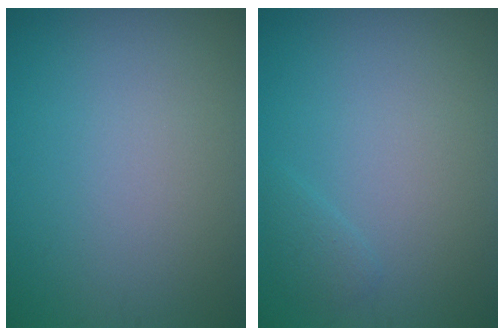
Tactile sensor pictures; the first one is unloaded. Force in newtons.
{"total": 0.9, "press": 0.9, "slide": 0.1}